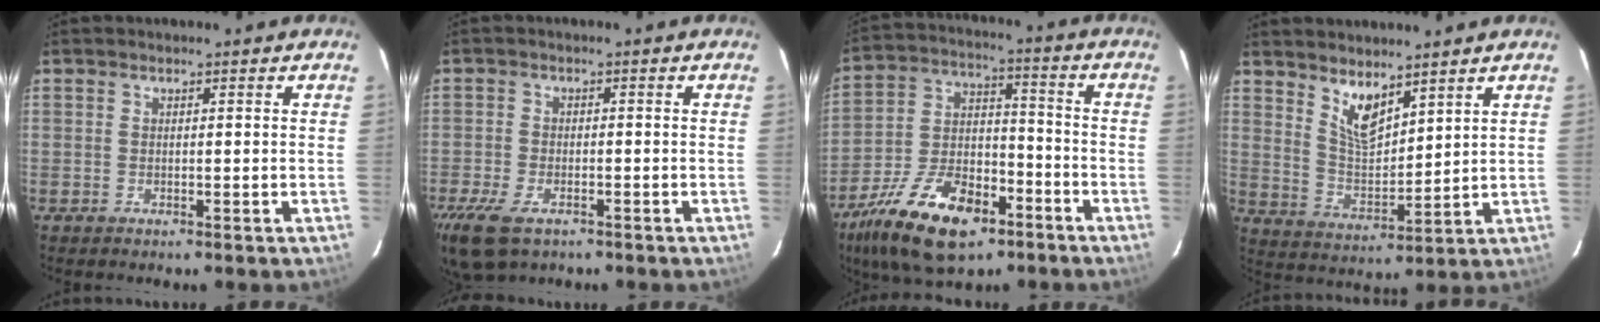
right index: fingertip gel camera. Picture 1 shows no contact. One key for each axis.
{"total": 8.8, "fx": -5.6, "fy": 4.6, "fz": 5.1, "tx": -0.133, "ty": -0.025, "tz": -0.102}
{"total": 19.6, "fx": -11.9, "fy": 9.7, "fz": 12.2, "tx": -0.252, "ty": -0.007, "tz": -0.201}
{"total": 7.4, "fx": 5.3, "fy": 2.7, "fz": 4.3, "tx": -0.076, "ty": -0.007, "tz": 0.108}